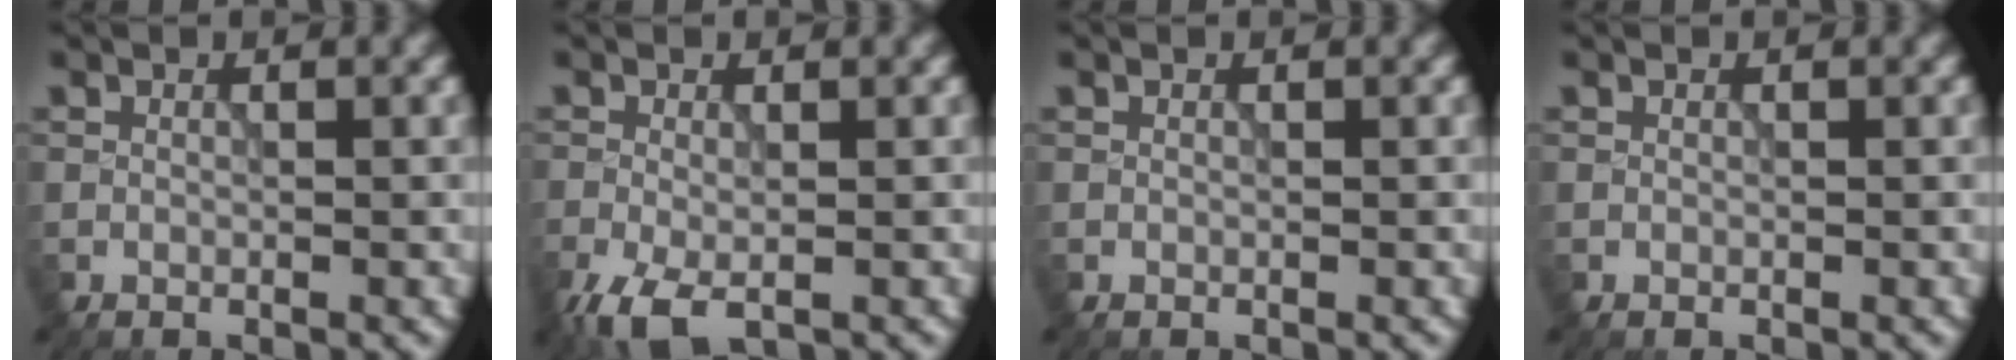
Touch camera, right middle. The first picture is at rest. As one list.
[{"total": 3.8, "force": [-2.0, 1.6, 2.8], "torque": [-0.065, -0.010, -0.038]}, {"total": 0.0}, {"total": 0.0}]